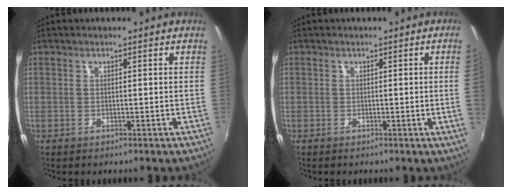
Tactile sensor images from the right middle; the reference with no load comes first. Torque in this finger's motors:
{"motor_torque": [1.11, -1.03, -1.05, -0.21]}